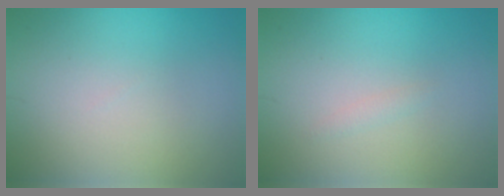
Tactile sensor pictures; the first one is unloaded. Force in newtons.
{"total": 0.5, "press": 0.5, "slide": 0.0}